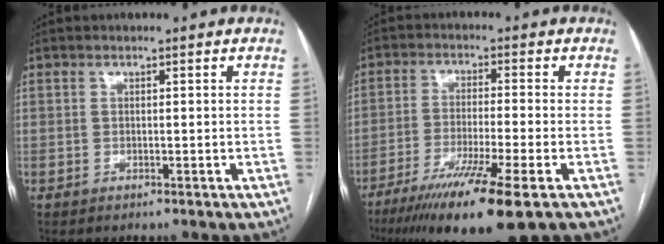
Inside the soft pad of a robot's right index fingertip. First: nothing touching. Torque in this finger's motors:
{"motor_torque": [1.12, -1.01, 0.86, 0.21]}